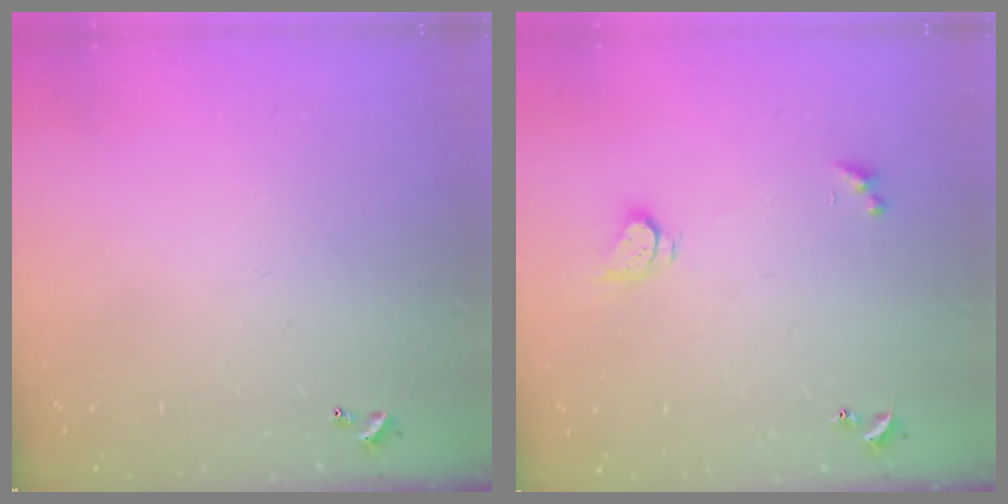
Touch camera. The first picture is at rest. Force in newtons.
{"total": 2.7, "press": 2.7, "slide": 0.3}